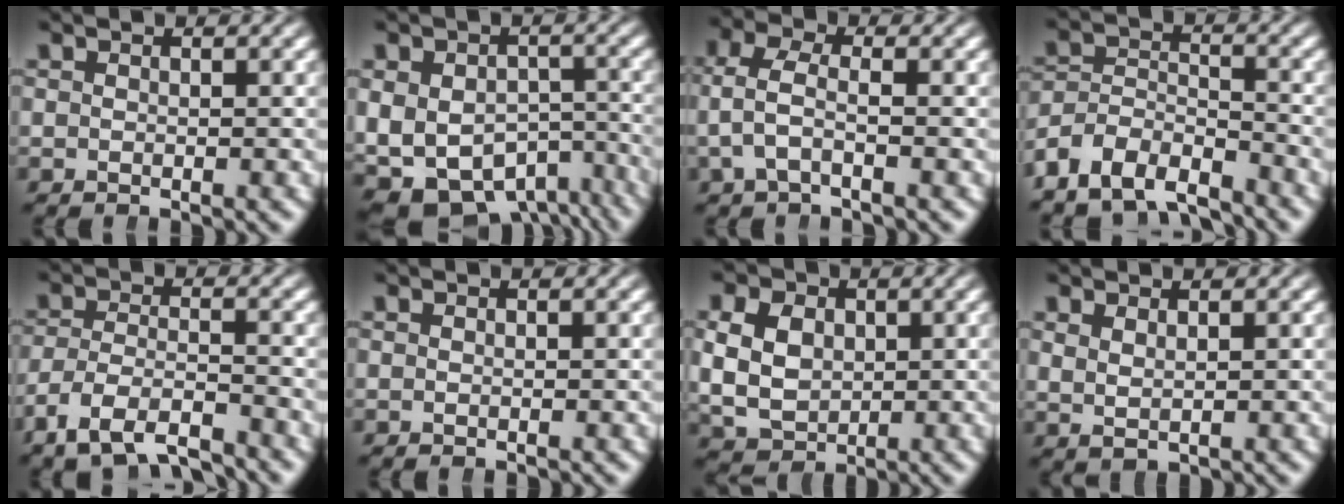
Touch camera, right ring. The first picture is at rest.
{"total": 14.6, "force": [-7.1, 10.8, 6.7], "torque": [-0.144, -0.073, -0.094]}
{"total": 3.2, "force": [0.1, 2.0, 2.5], "torque": [-0.060, -0.006, 0.004]}
{"total": 8.1, "force": [-5.0, 5.9, 2.4], "torque": [-0.063, -0.032, -0.091]}
{"total": 5.8, "force": [-3.9, 3.0, 3.0], "torque": [-0.061, -0.031, -0.056]}
{"total": 0.0}
{"total": 7.7, "force": [0.3, 6.8, 3.7], "torque": [-0.088, -0.025, 0.014]}
{"total": 1.6, "force": [1.3, 0.3, 0.8], "torque": [-0.011, -0.001, 0.034]}